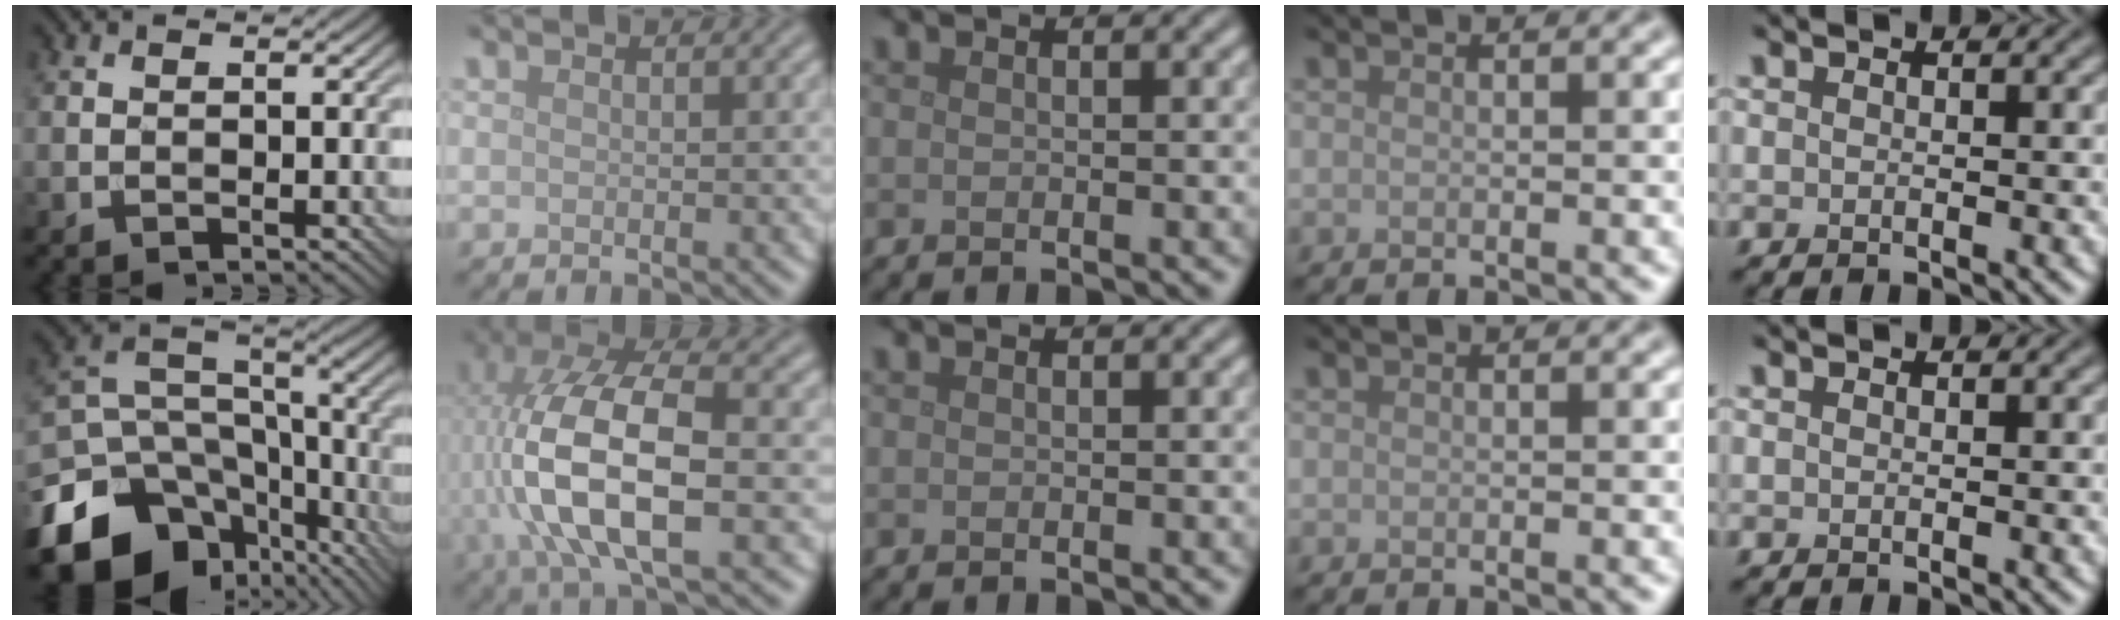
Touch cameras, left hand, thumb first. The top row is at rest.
{"thumb": {"total": 18.3, "force": [-10.0, 12.8, 8.3], "torque": [-0.205, -0.039, -0.140]}, "index": {"total": 11.7, "force": [-1.0, 4.7, 10.7], "torque": [-0.224, 0.006, -0.019]}}